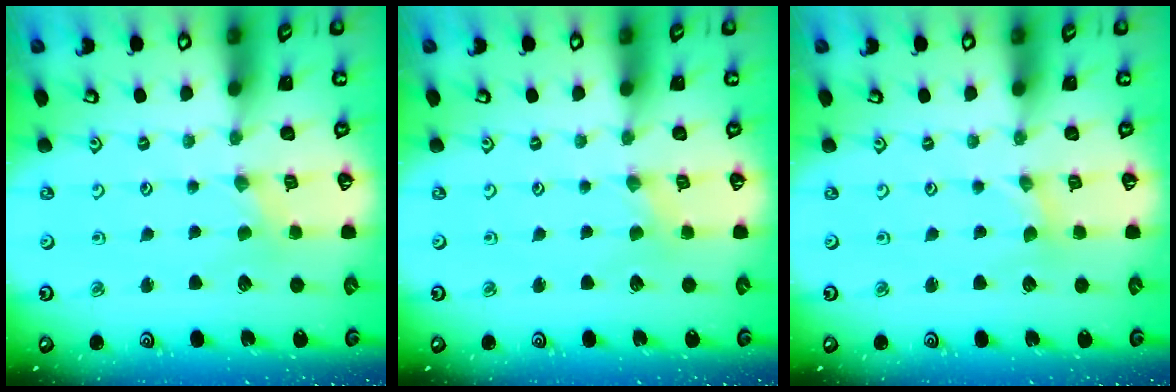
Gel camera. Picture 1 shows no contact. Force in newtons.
{"total": 1.0, "press": 0.9, "slide": 0.2}
{"total": 0.0}